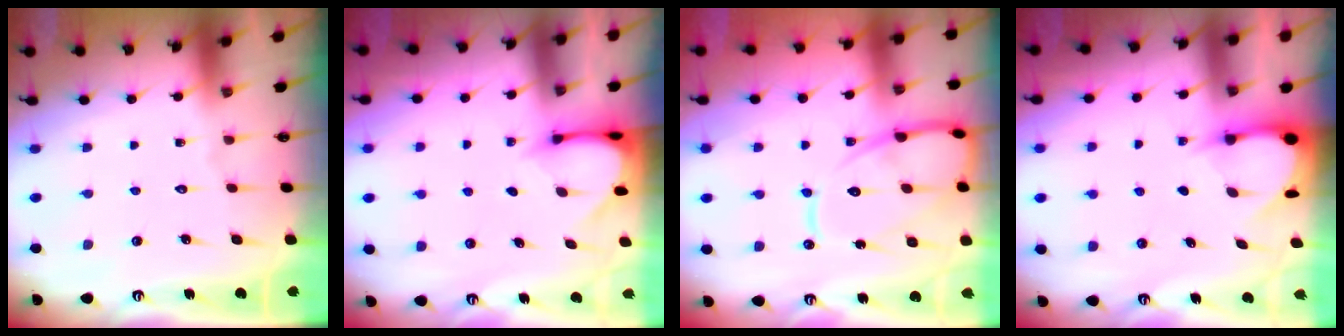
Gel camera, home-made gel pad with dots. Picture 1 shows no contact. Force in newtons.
{"total": 3.3, "press": 3.3, "slide": 0.3}
{"total": 13.7, "press": 13.6, "slide": 1.4}
{"total": 3.5, "press": 3.5, "slide": 0.4}